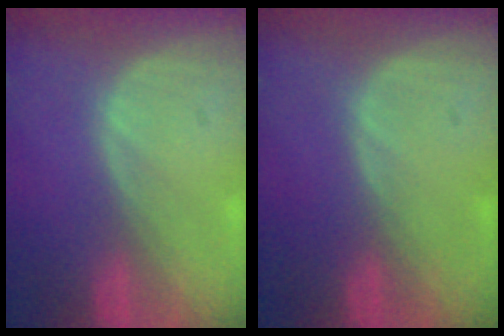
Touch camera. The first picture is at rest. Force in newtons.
{"total": 0.0}